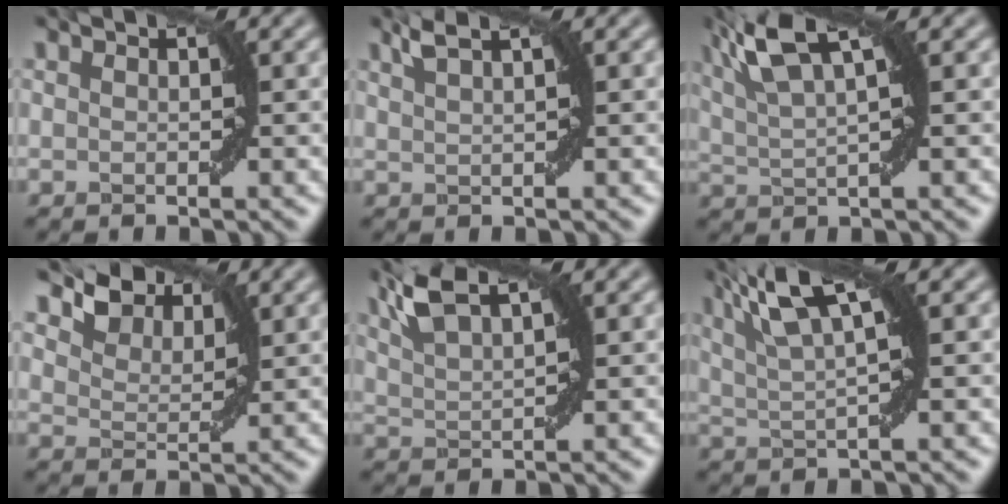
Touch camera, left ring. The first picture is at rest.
{"total": 2.4, "force": [1.5, 0.5, 1.8], "torque": [-0.028, 0.010, 0.025]}
{"total": 6.5, "force": [3.1, 1.7, 5.5], "torque": [-0.110, 0.019, 0.061]}
{"total": 3.8, "force": [3.0, 1.8, 1.4], "torque": [-0.034, 0.004, 0.051]}
{"total": 4.5, "force": [2.9, 1.3, 3.2], "torque": [-0.072, 0.017, 0.058]}
{"total": 5.9, "force": [2.6, 1.2, 5.2], "torque": [-0.095, 0.009, 0.050]}